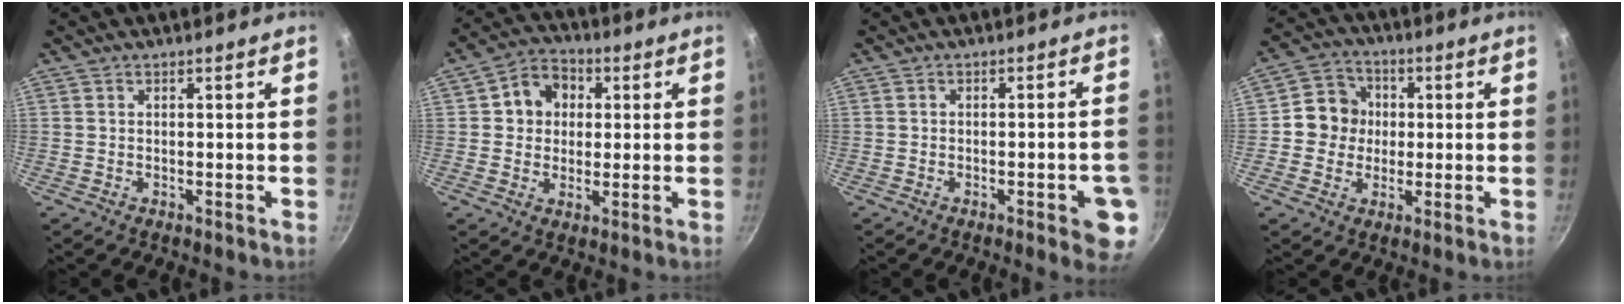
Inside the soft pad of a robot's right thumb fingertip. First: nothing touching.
{"total": 8.6, "force": [2.0, 7.3, 4.1], "torque": [-0.034, 0.004, 0.020]}
{"total": 7.0, "force": [-2.6, 2.0, 6.2], "torque": [-0.053, 0.012, -0.028]}
{"total": 8.1, "force": [0.2, 7.6, 2.7], "torque": [-0.005, 0.016, -0.013]}